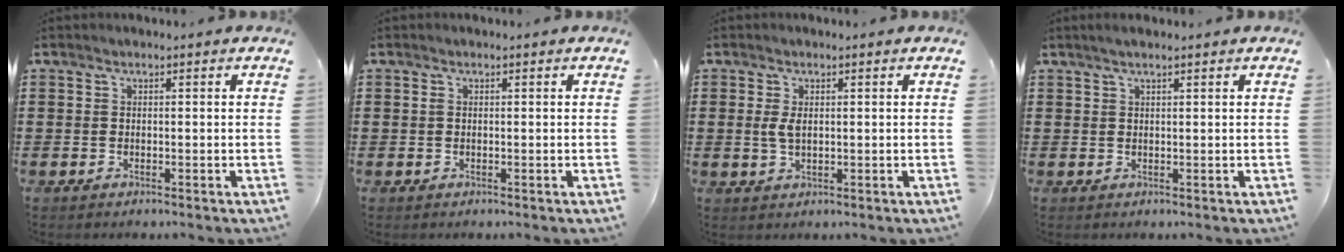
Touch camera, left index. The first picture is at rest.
{"total": 0.6, "force": [0.2, 0.2, 0.5], "torque": [-0.011, 0.000, 0.004]}
{"total": 2.2, "force": [0.3, 1.1, 1.9], "torque": [-0.047, 0.003, 0.003]}
{"total": 1.3, "force": [1.0, 0.0, 0.9], "torque": [-0.017, 0.002, 0.017]}